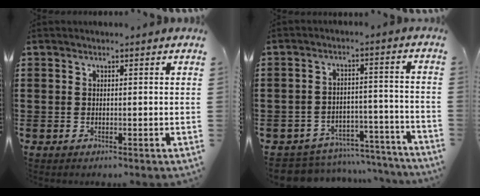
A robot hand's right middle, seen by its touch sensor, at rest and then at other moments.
{"total": 6.0, "force": [-5.9, 1.1, 0.5], "torque": [-0.014, 0.014, -0.117]}